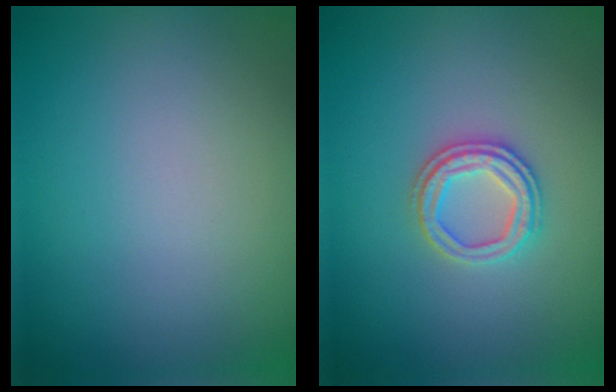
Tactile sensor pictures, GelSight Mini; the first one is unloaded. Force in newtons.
{"total": 2.6, "press": 2.5, "slide": 0.7}